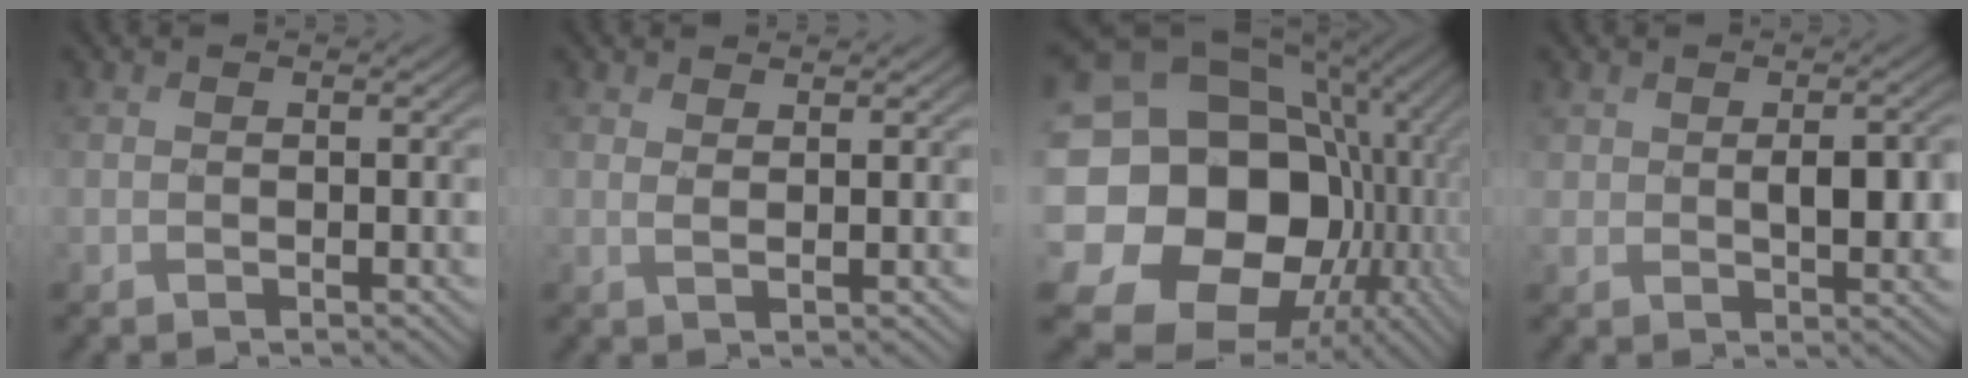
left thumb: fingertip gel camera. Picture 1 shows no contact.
{"total": 1.7, "force": [1.1, 0.4, 1.2], "torque": [-0.026, 0.001, 0.017]}
{"total": 21.2, "force": [-2.6, 16.7, 12.7], "torque": [-0.274, -0.014, -0.043]}
{"total": 5.4, "force": [0.6, 3.2, 4.2], "torque": [-0.077, -0.009, 0.018]}